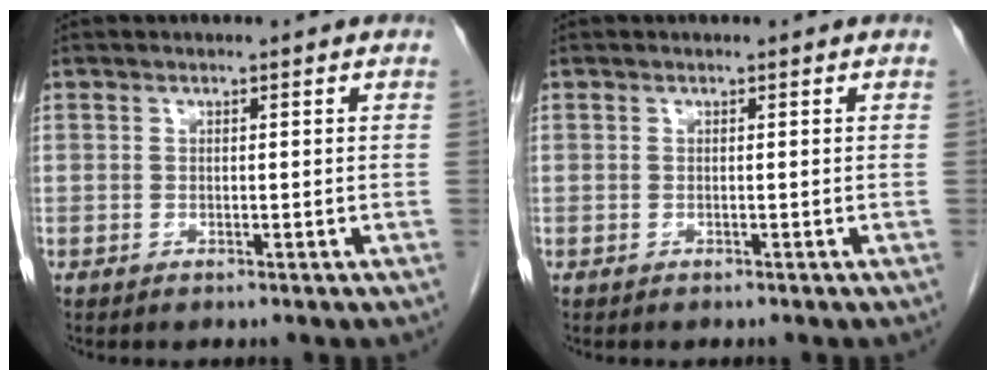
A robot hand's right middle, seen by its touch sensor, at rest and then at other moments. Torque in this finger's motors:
{"motor_torque": [-0.02, 0.00, 0.00, -0.01]}